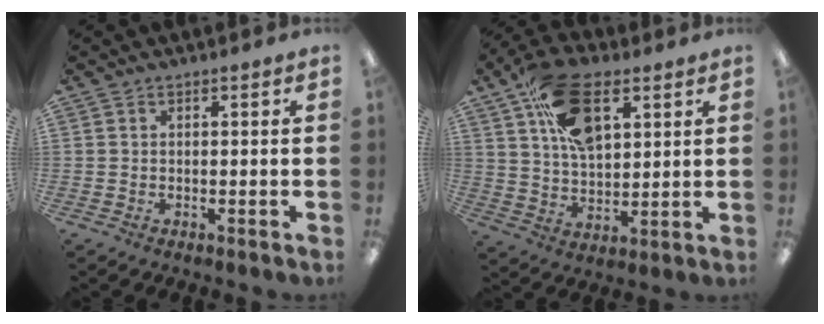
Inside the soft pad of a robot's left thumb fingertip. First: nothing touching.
{"total": 18.2, "force": [8.5, 10.1, 12.5], "torque": [-0.205, -0.010, 0.155]}